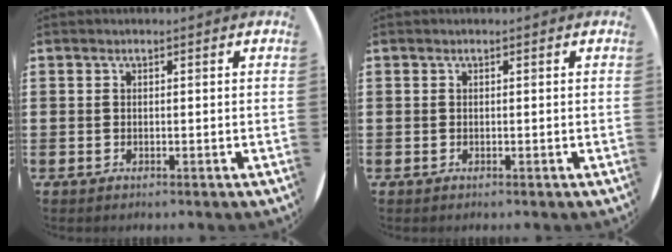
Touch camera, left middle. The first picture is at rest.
{"total": 0.0}